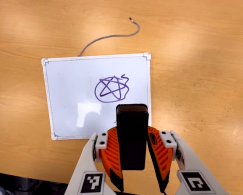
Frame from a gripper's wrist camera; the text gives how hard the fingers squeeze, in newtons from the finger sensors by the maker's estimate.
{"total": 8.5, "left": 6.8, "right": 10.2}